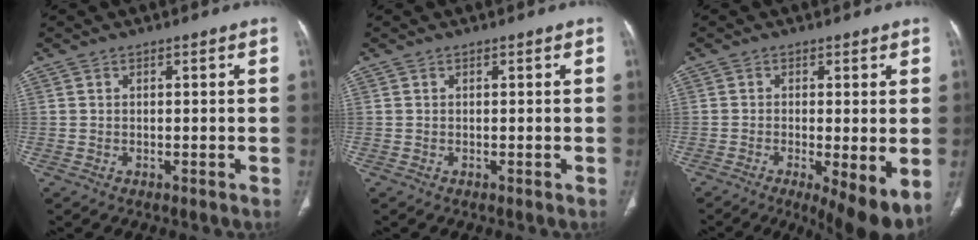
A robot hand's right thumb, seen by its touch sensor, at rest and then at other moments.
{"total": 0.0}
{"total": 9.1, "force": [-2.6, 2.2, 8.4], "torque": [-0.127, -0.023, -0.039]}